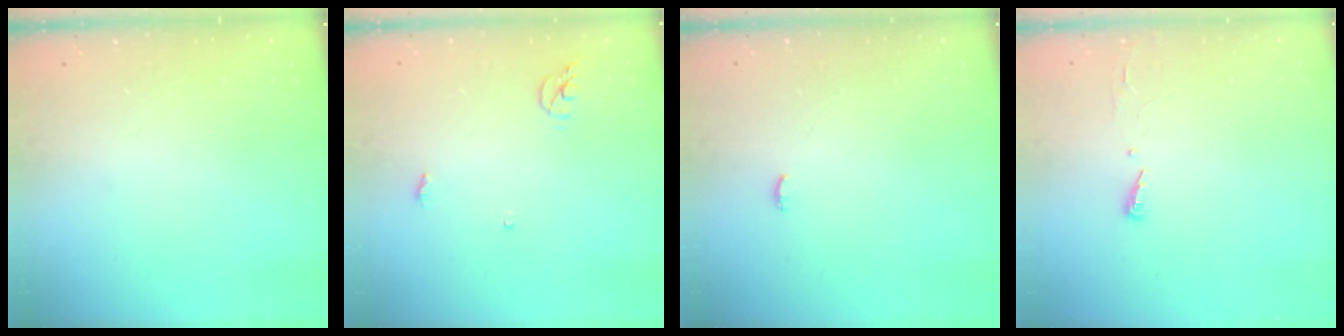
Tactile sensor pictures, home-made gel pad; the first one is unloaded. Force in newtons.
{"total": 3.8, "press": 3.7, "slide": 0.2}
{"total": 3.4, "press": 3.3, "slide": 1.0}
{"total": 2.9, "press": 2.9, "slide": 0.4}